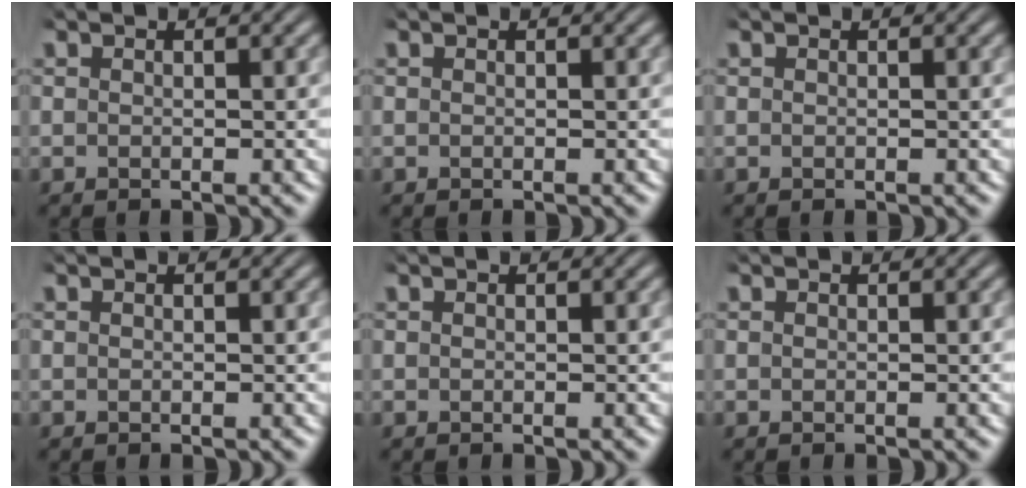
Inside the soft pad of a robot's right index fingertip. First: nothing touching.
{"total": 0.0}
{"total": 0.0}
{"total": 0.0}
{"total": 0.0}
{"total": 0.0}